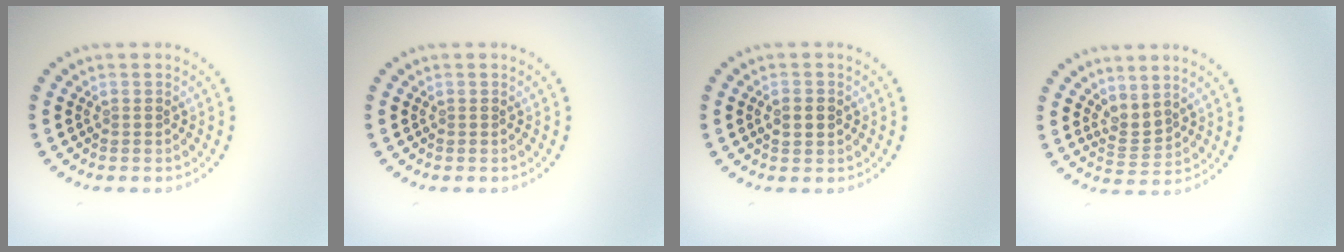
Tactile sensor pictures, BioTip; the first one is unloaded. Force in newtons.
{"total": 0.0}
{"total": 2.2, "press": 2.2, "slide": 0.1}
{"total": 1.9, "press": 1.5, "slide": 1.2}